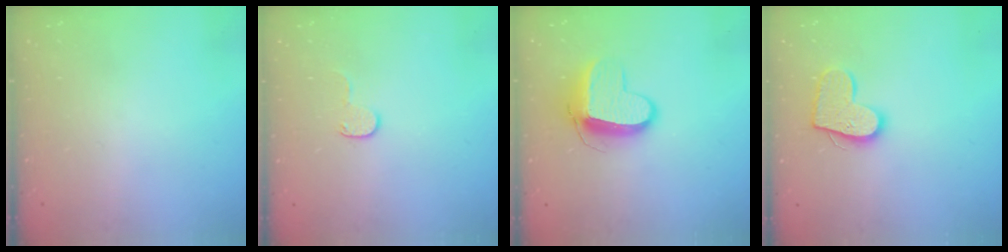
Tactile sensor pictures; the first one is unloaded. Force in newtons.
{"total": 5.6, "press": 5.5, "slide": 0.5}
{"total": 11.1, "press": 11.1, "slide": 0.4}
{"total": 13.0, "press": 13.0, "slide": 0.9}